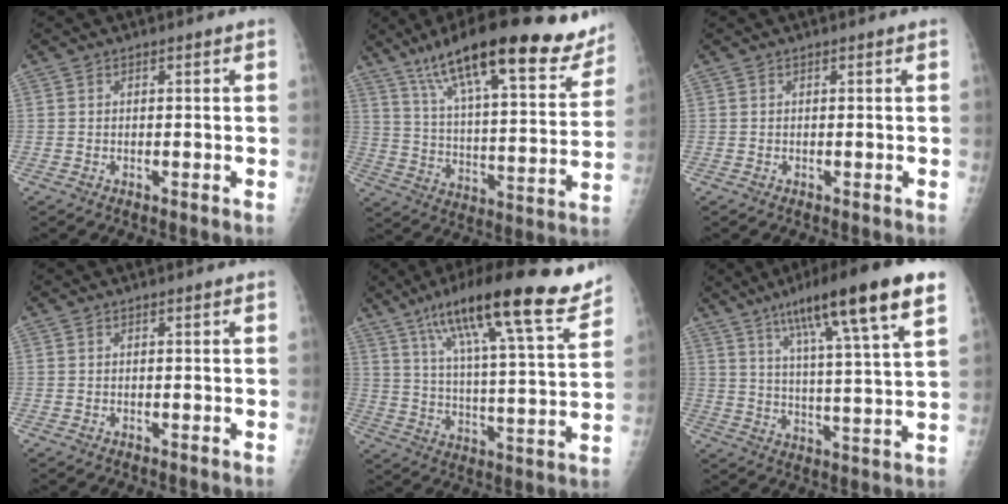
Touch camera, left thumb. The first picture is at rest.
{"total": 26.7, "force": [18.8, 7.0, 17.7], "torque": [-0.243, -0.049, 0.286]}
{"total": 0.0}
{"total": 0.0}
{"total": 23.9, "force": [16.5, 3.6, 16.9], "torque": [-0.254, -0.046, 0.258]}
{"total": 19.2, "force": [11.0, 1.9, 15.7], "torque": [-0.236, -0.028, 0.170]}